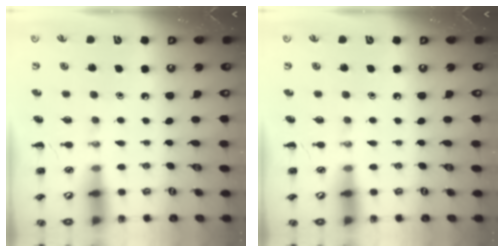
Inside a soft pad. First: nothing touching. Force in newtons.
{"total": 0.0}